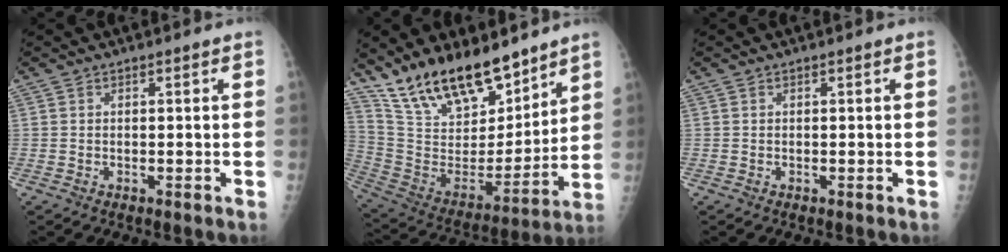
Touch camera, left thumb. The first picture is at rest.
{"total": 21.4, "force": [16.5, 8.6, 10.5], "torque": [-0.152, -0.087, 0.301]}
{"total": 0.0}